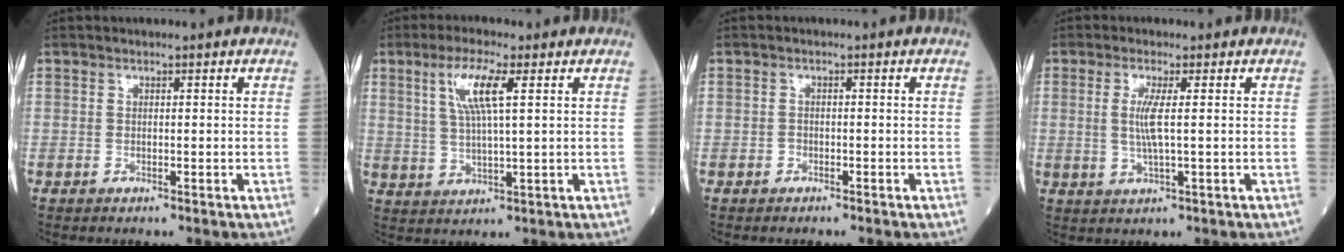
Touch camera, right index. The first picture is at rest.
{"total": 6.8, "force": [2.7, 0.5, 6.2], "torque": [-0.130, 0.006, 0.057]}
{"total": 0.8, "force": [-0.6, 0.4, 0.1], "torque": [-0.005, 0.003, -0.010]}
{"total": 3.7, "force": [0.5, 0.0, 3.7], "torque": [-0.082, -0.006, 0.013]}